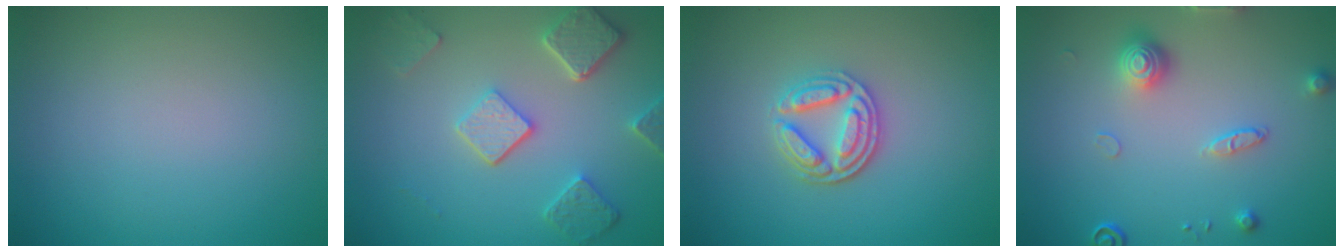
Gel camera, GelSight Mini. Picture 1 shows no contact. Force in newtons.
{"total": 5.1, "press": 4.0, "slide": 3.2}
{"total": 3.6, "press": 3.1, "slide": 1.8}
{"total": 3.0, "press": 2.8, "slide": 1.1}